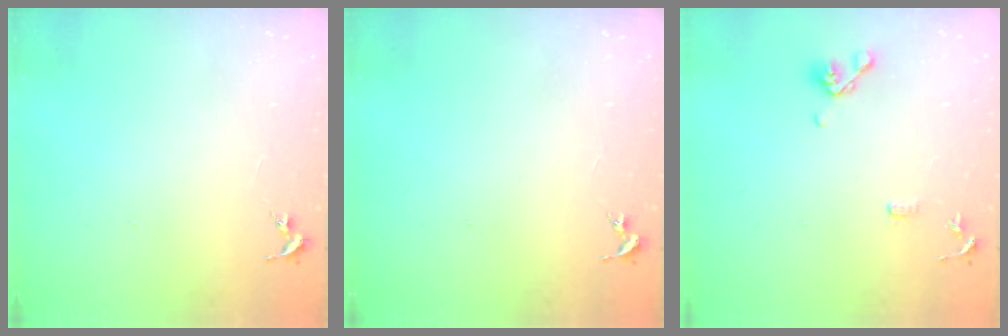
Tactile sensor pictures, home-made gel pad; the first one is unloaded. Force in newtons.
{"total": 0.0}
{"total": 10.5, "press": 10.4, "slide": 1.9}